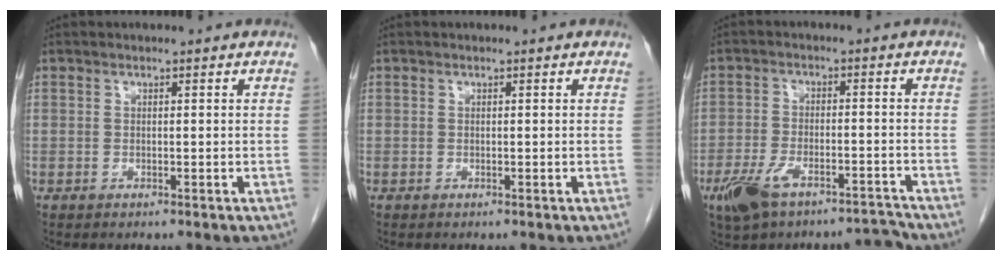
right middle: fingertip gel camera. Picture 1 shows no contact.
{"total": 0.0}
{"total": 7.9, "force": [-6.4, 2.4, 4.1], "torque": [-0.074, 0.011, -0.112]}